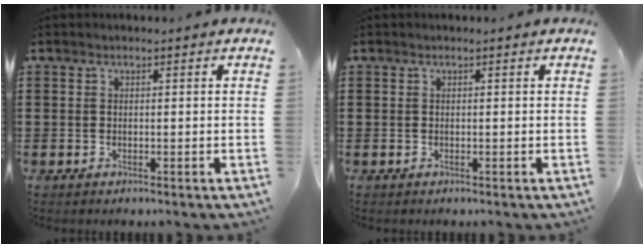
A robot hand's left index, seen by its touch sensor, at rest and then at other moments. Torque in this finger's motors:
{"motor_torque": [0.00, 0.00, 0.01, 0.00]}